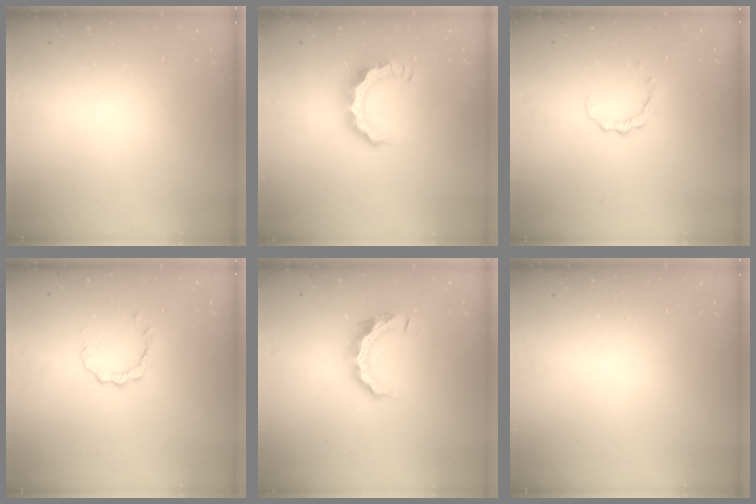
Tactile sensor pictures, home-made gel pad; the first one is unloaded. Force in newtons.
{"total": 9.5, "press": 9.5, "slide": 0.6}
{"total": 2.6, "press": 2.5, "slide": 0.3}
{"total": 2.6, "press": 2.6, "slide": 0.2}
{"total": 10.0, "press": 10.0, "slide": 0.6}
{"total": 0.0}